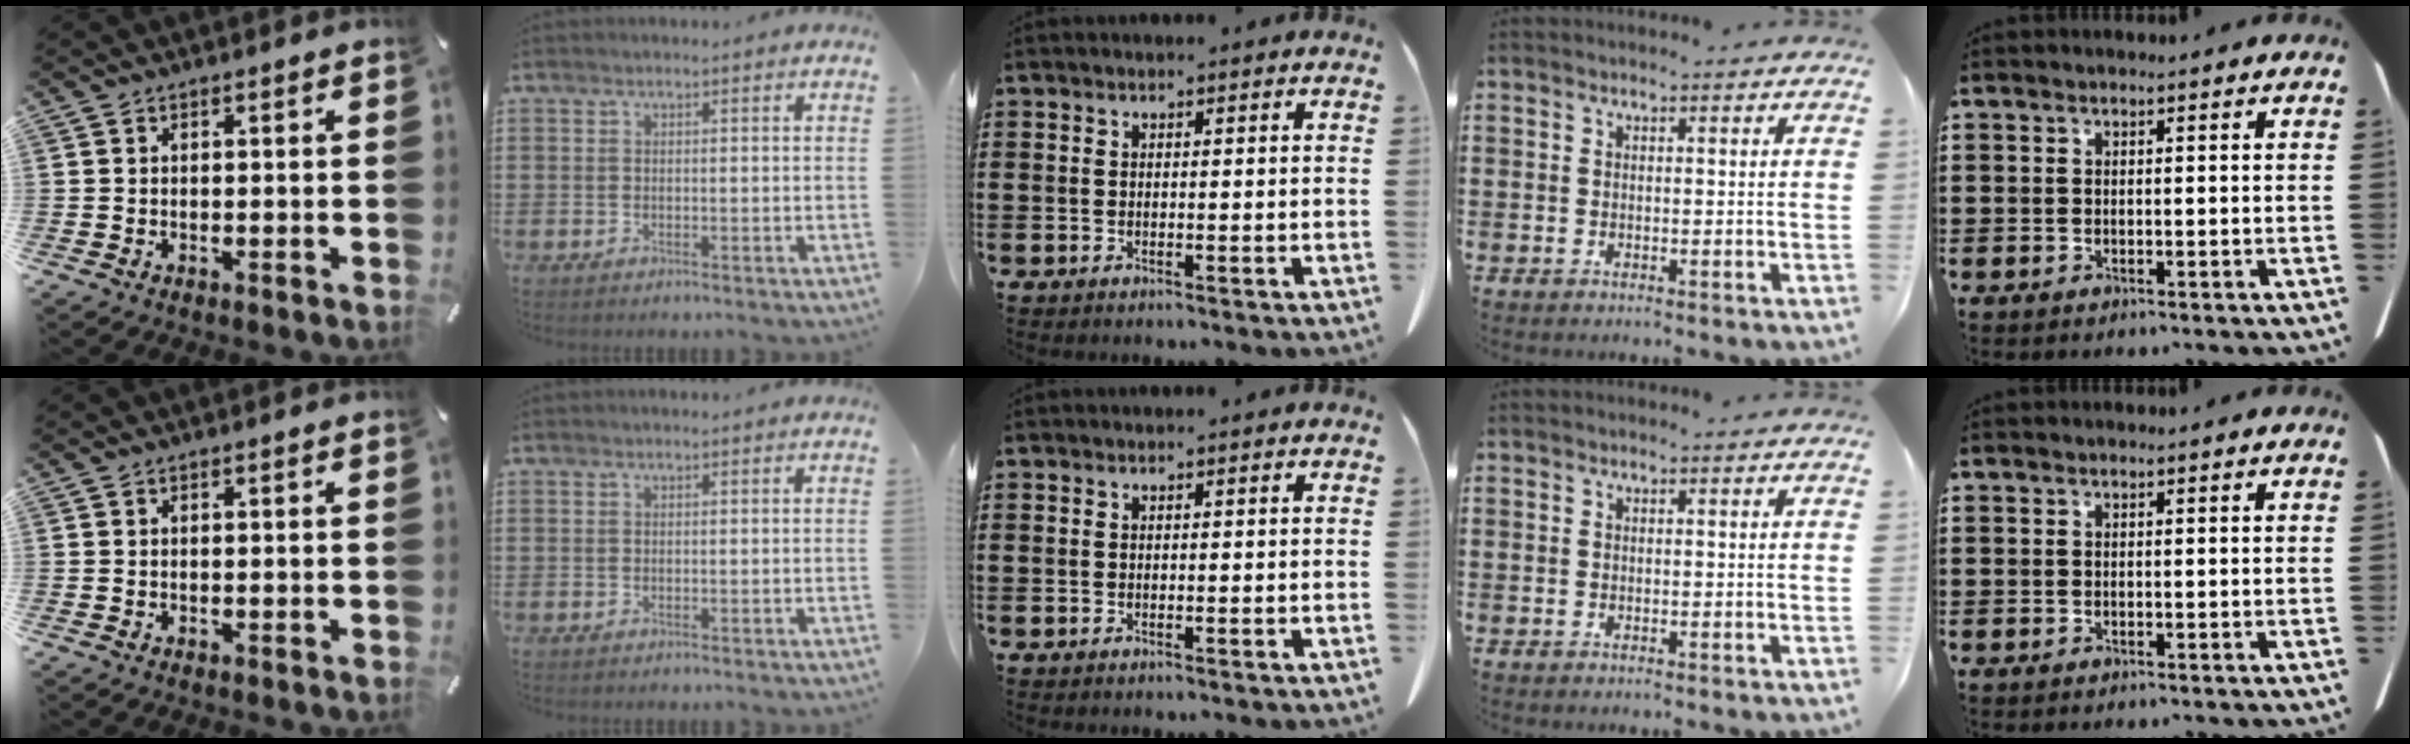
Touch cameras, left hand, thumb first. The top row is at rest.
{}